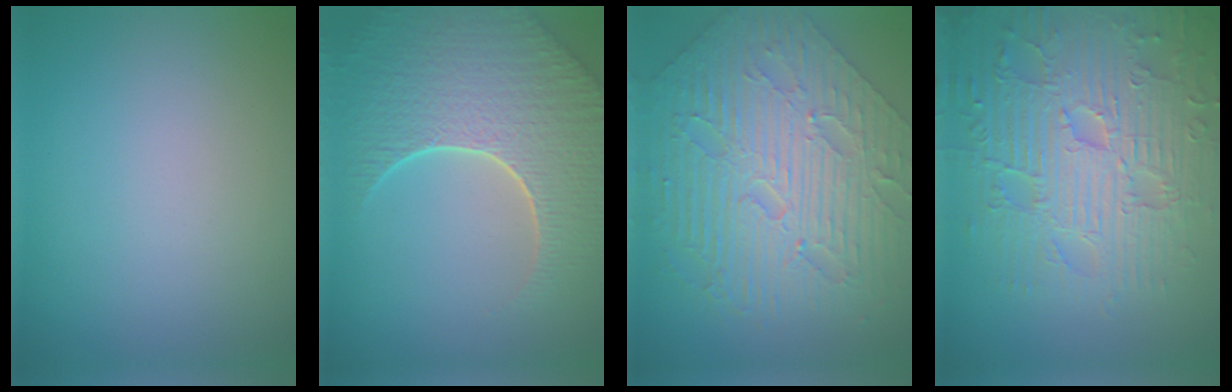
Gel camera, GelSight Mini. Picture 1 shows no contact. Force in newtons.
{"total": 8.8, "press": 6.3, "slide": 6.1}
{"total": 10.5, "press": 7.2, "slide": 7.7}
{"total": 9.5, "press": 6.8, "slide": 6.6}